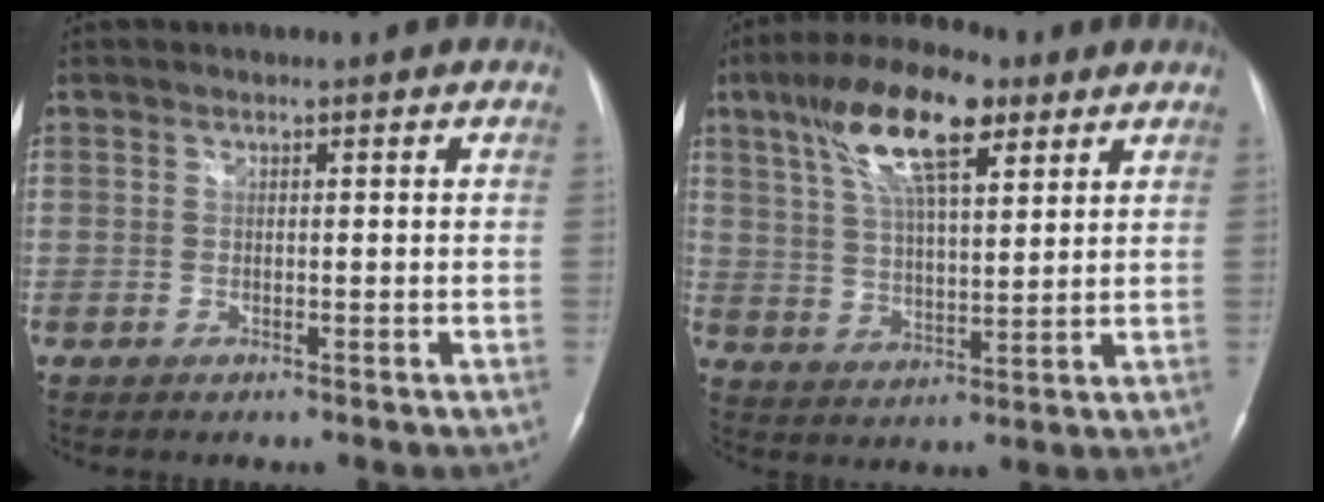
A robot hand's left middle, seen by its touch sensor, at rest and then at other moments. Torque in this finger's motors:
{"motor_torque": [2.06, -0.08, 1.00, 0.21]}